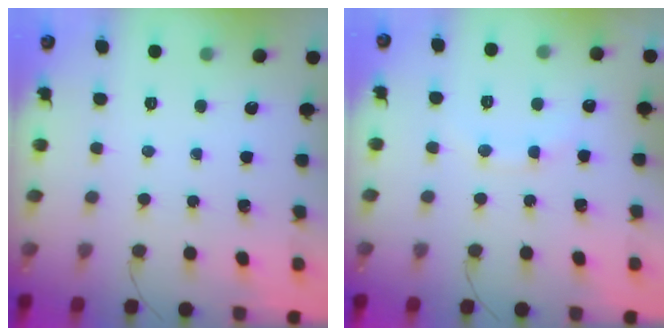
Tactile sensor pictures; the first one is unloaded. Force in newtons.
{"total": 7.3, "press": 7.3, "slide": 0.6}